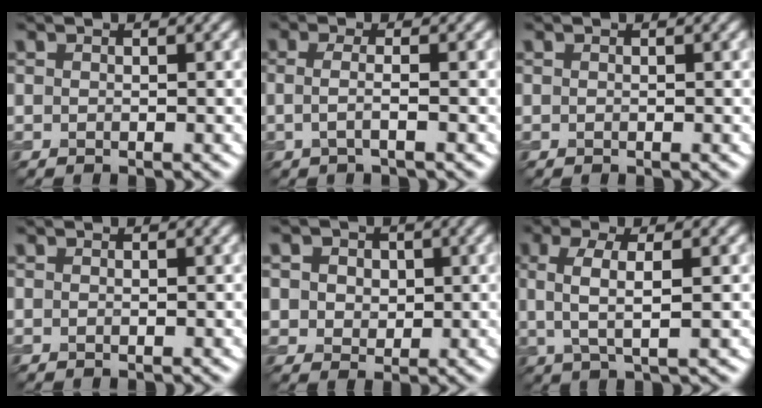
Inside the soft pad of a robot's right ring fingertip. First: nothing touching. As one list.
[{"total": 2.1, "force": [-0.3, 0.7, 1.9], "torque": [-0.037, -0.006, -0.012]}, {"total": 0.0}, {"total": 0.0}, {"total": 4.9, "force": [1.8, 4.0, 2.3], "torque": [-0.037, 0.017, 0.011]}, {"total": 4.1, "force": [0.5, 1.1, 3.9], "torque": [-0.079, 0.004, 0.010]}]